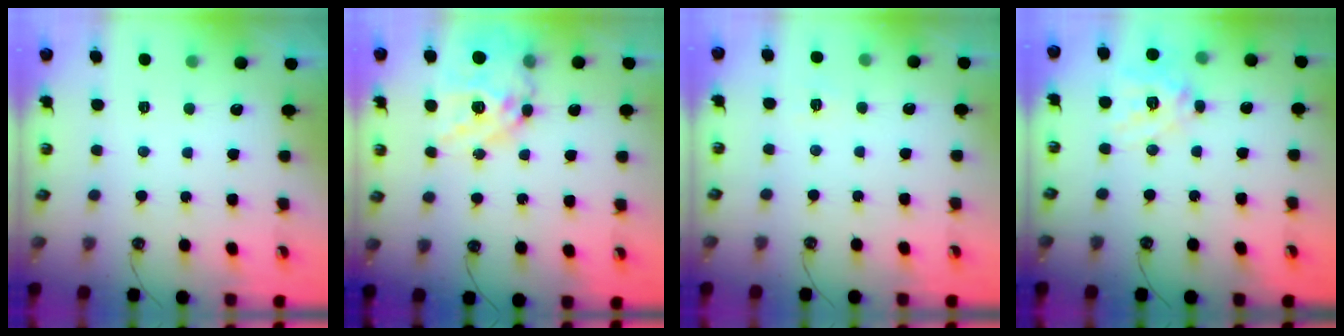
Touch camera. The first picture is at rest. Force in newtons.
{"total": 18.0, "press": 17.9, "slide": 1.8}
{"total": 3.5, "press": 3.4, "slide": 0.4}
{"total": 13.1, "press": 13.0, "slide": 1.7}